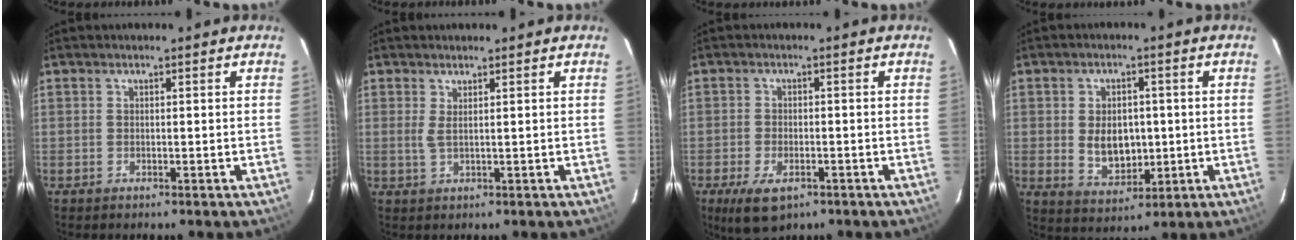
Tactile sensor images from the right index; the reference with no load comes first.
{"total": 1.7, "force": [0.8, 0.1, 1.5], "torque": [-0.031, -0.002, 0.013]}
{"total": 7.1, "force": [-4.0, 3.5, 4.7], "torque": [-0.109, -0.022, -0.069]}
{"total": 7.8, "force": [-0.1, 5.5, 5.6], "torque": [-0.103, -0.003, 0.014]}